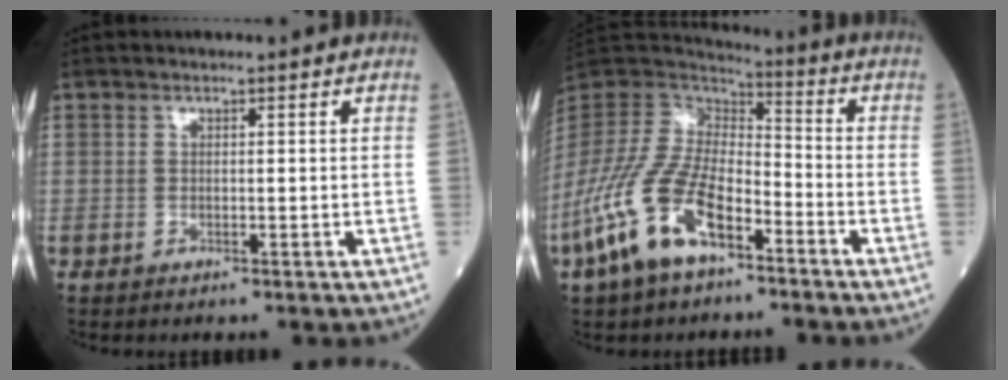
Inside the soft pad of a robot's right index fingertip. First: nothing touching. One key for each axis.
{"total": 15.4, "fx": -8.2, "fy": 6.5, "fz": 11.4, "tx": -0.245, "ty": -0.007, "tz": -0.159}